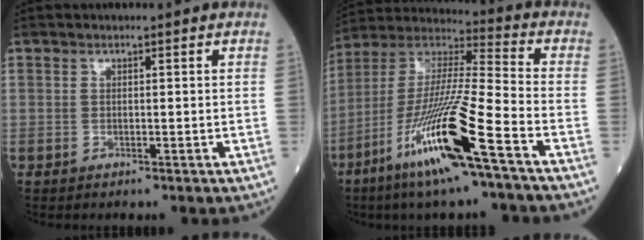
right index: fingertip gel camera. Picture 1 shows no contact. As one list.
[{"total": 18.5, "force": [-9.1, -0.1, 16.1], "torque": [-0.348, -0.040, -0.177]}]